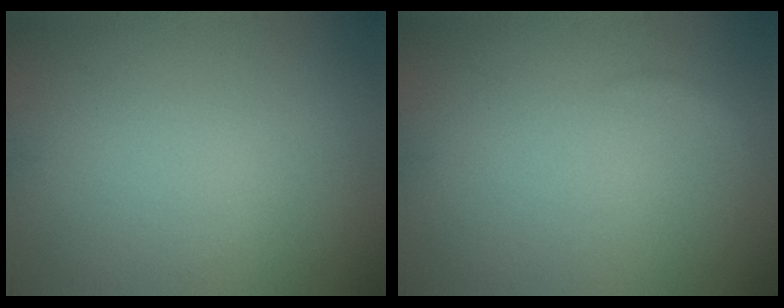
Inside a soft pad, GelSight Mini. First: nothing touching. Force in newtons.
{"total": 0.5, "press": 0.5, "slide": 0.1}